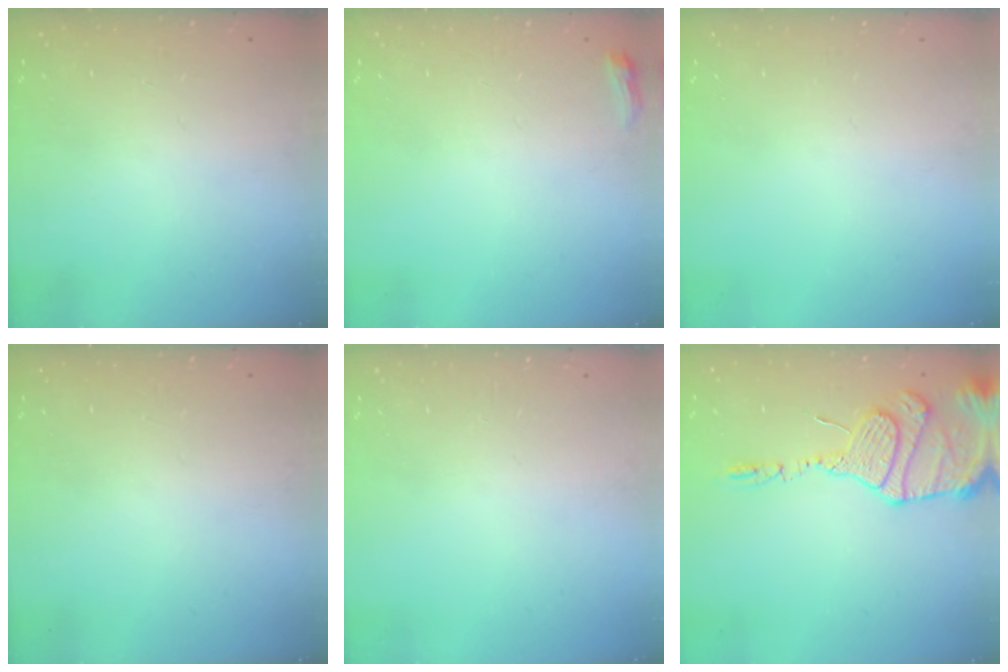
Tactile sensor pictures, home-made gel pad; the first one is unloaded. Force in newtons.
{"total": 3.5, "press": 3.4, "slide": 0.8}
{"total": 0.0}
{"total": 0.0}
{"total": 0.0}
{"total": 14.8, "press": 14.5, "slide": 2.9}